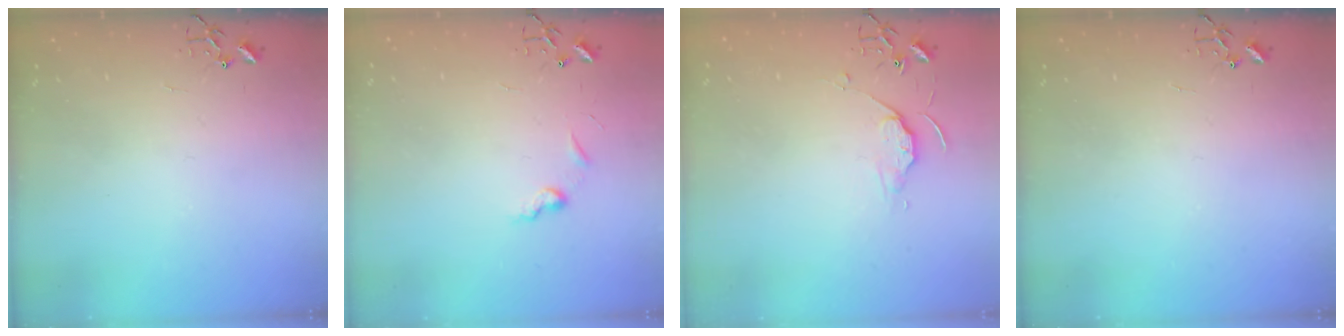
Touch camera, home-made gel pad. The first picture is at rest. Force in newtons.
{"total": 5.6, "press": 5.6, "slide": 0.7}
{"total": 6.1, "press": 6.0, "slide": 0.6}
{"total": 0.0}